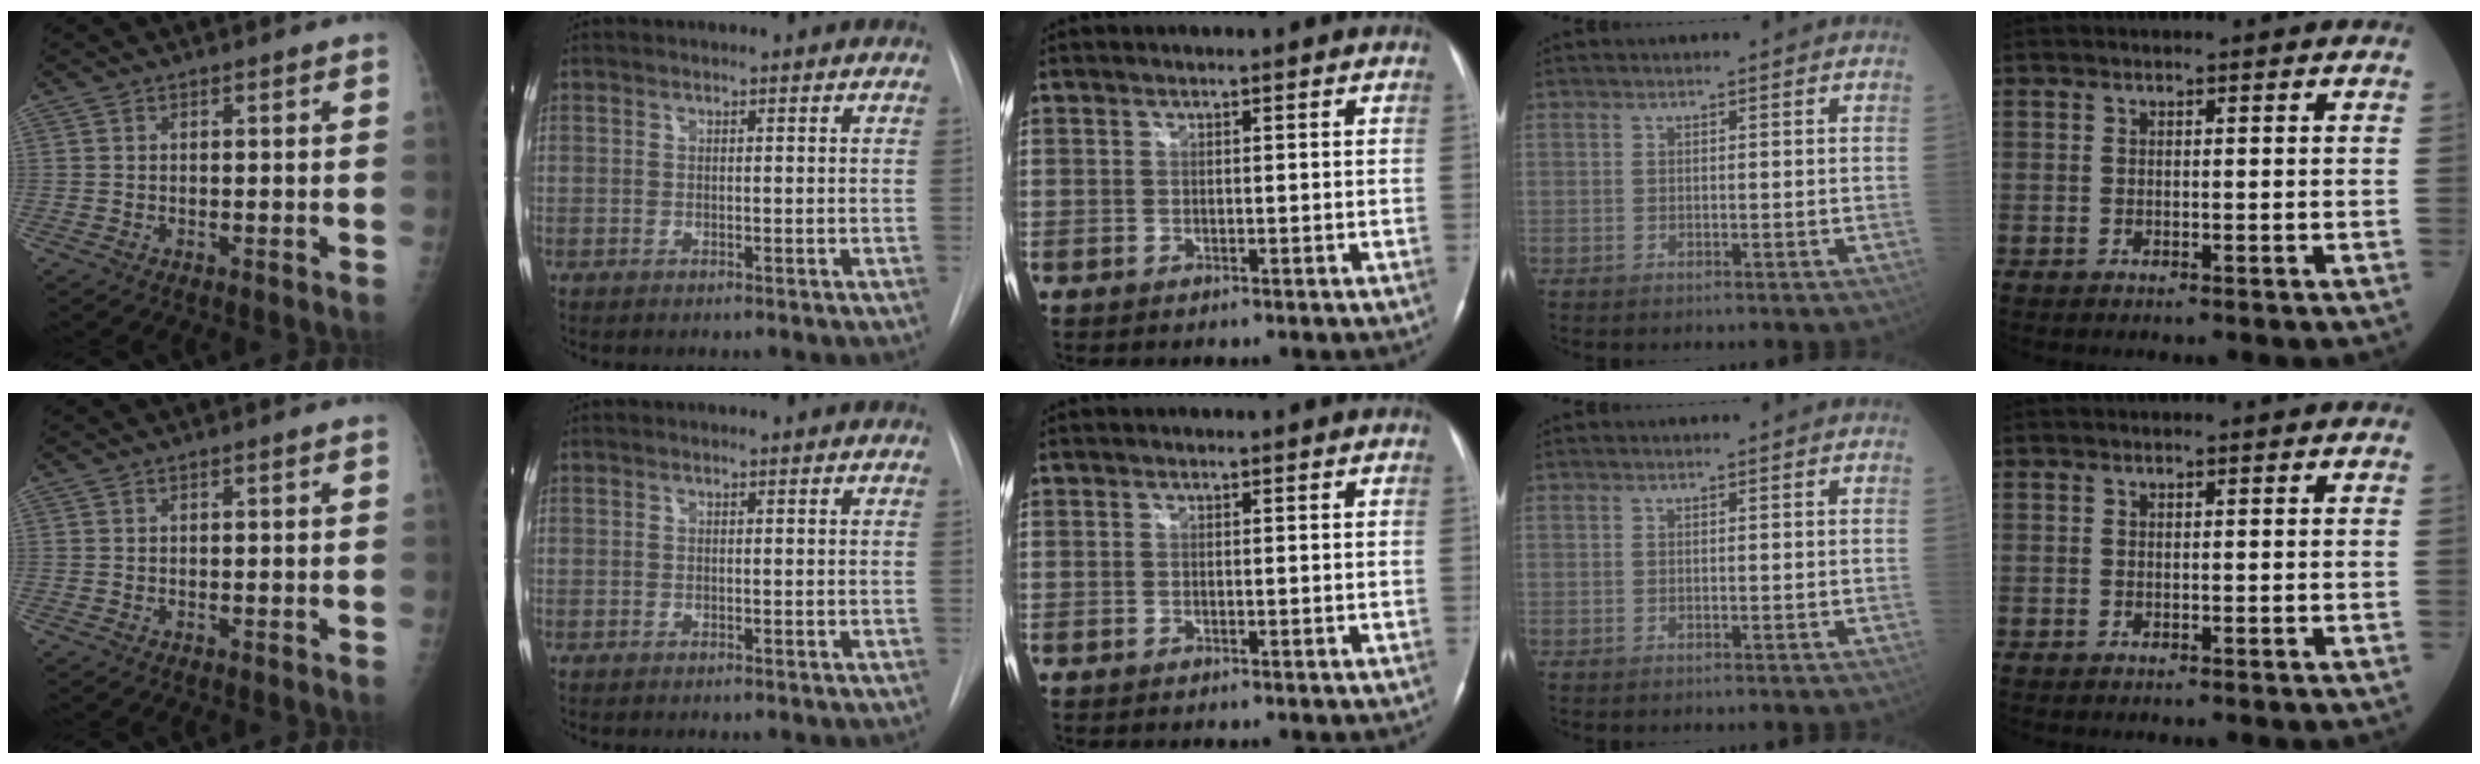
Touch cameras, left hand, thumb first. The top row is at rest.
{}